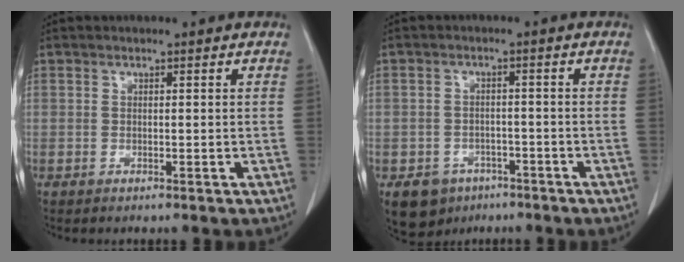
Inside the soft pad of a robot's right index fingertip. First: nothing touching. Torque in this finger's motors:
{"motor_torque": [-0.21, -0.02, -0.54, -0.21]}